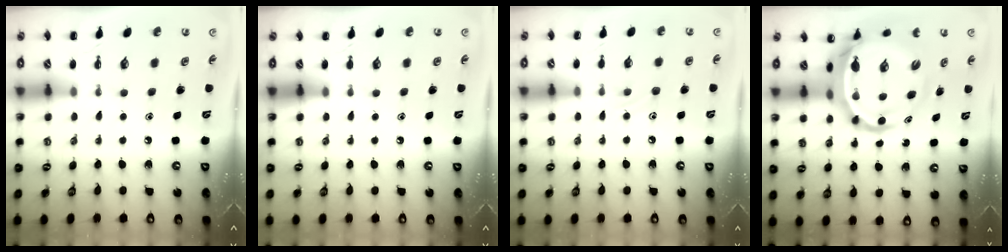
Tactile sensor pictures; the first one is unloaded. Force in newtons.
{"total": 0.9, "press": 0.9, "slide": 0.2}
{"total": 7.2, "press": 7.1, "slide": 1.6}
{"total": 10.4, "press": 9.9, "slide": 3.2}